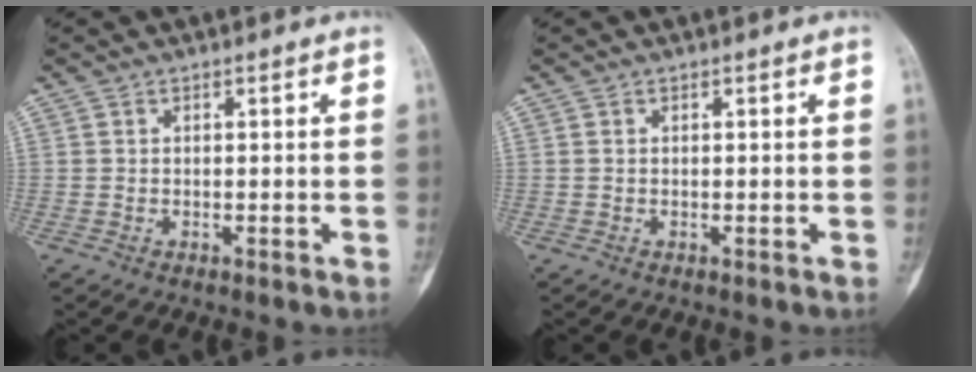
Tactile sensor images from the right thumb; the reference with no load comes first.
{"total": 0.0}